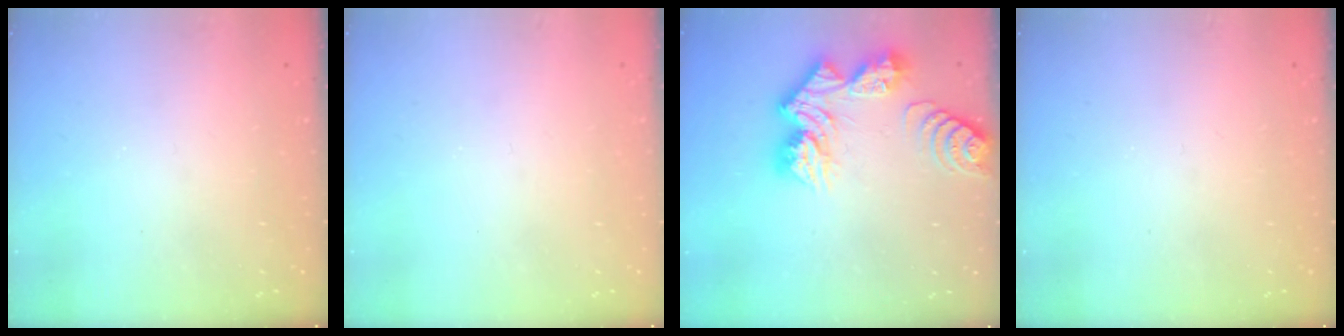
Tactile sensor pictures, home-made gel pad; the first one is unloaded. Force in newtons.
{"total": 0.7, "press": 0.7, "slide": 0.1}
{"total": 14.7, "press": 14.7, "slide": 1.3}
{"total": 0.0}